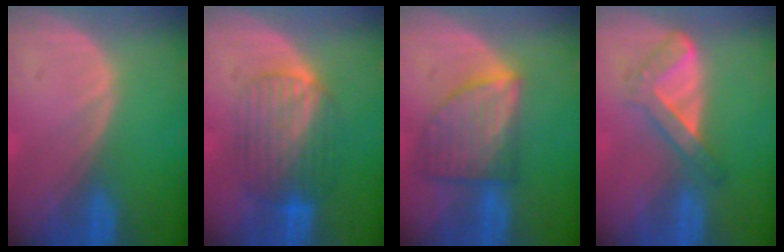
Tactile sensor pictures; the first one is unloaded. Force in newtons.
{"total": 6.7, "press": 6.7, "slide": 0.3}
{"total": 7.7, "press": 7.0, "slide": 3.1}
{"total": 5.4, "press": 4.7, "slide": 2.7}